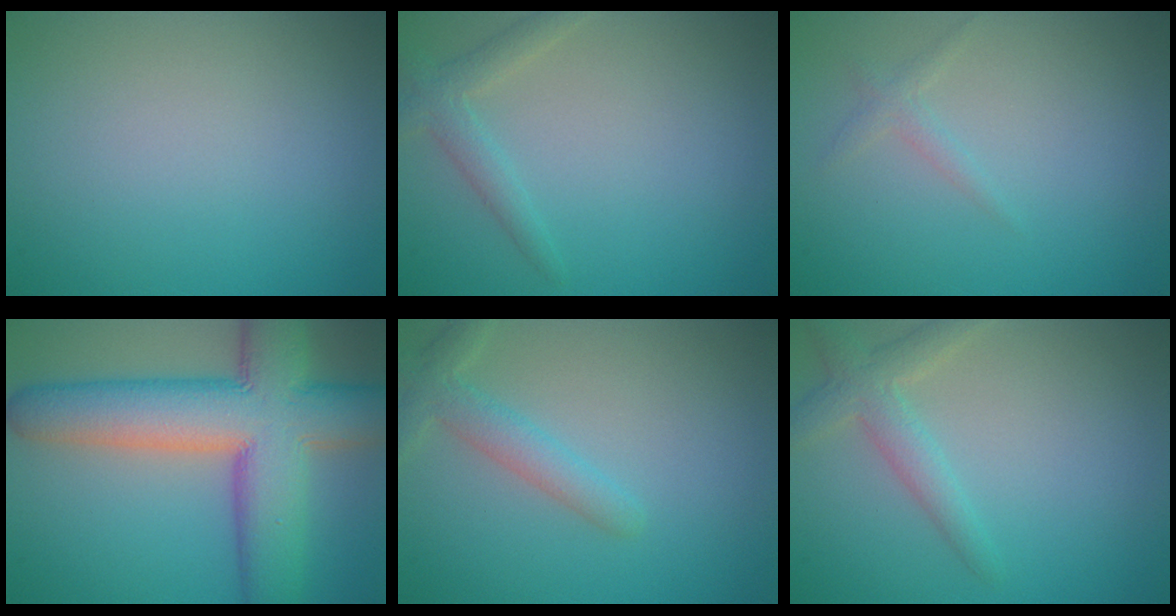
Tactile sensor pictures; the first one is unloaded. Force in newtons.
{"total": 2.0, "press": 2.0, "slide": 0.1}
{"total": 1.0, "press": 1.0, "slide": 0.0}
{"total": 12.2, "press": 12.2, "slide": 0.7}
{"total": 2.8, "press": 2.8, "slide": 0.2}
{"total": 2.8, "press": 2.8, "slide": 0.1}